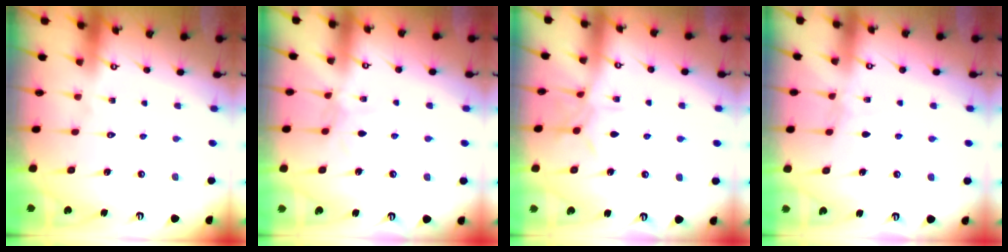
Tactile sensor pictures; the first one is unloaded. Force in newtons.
{"total": 3.2, "press": 3.2, "slide": 0.4}
{"total": 6.4, "press": 6.4, "slide": 0.3}
{"total": 2.5, "press": 2.5, "slide": 0.3}